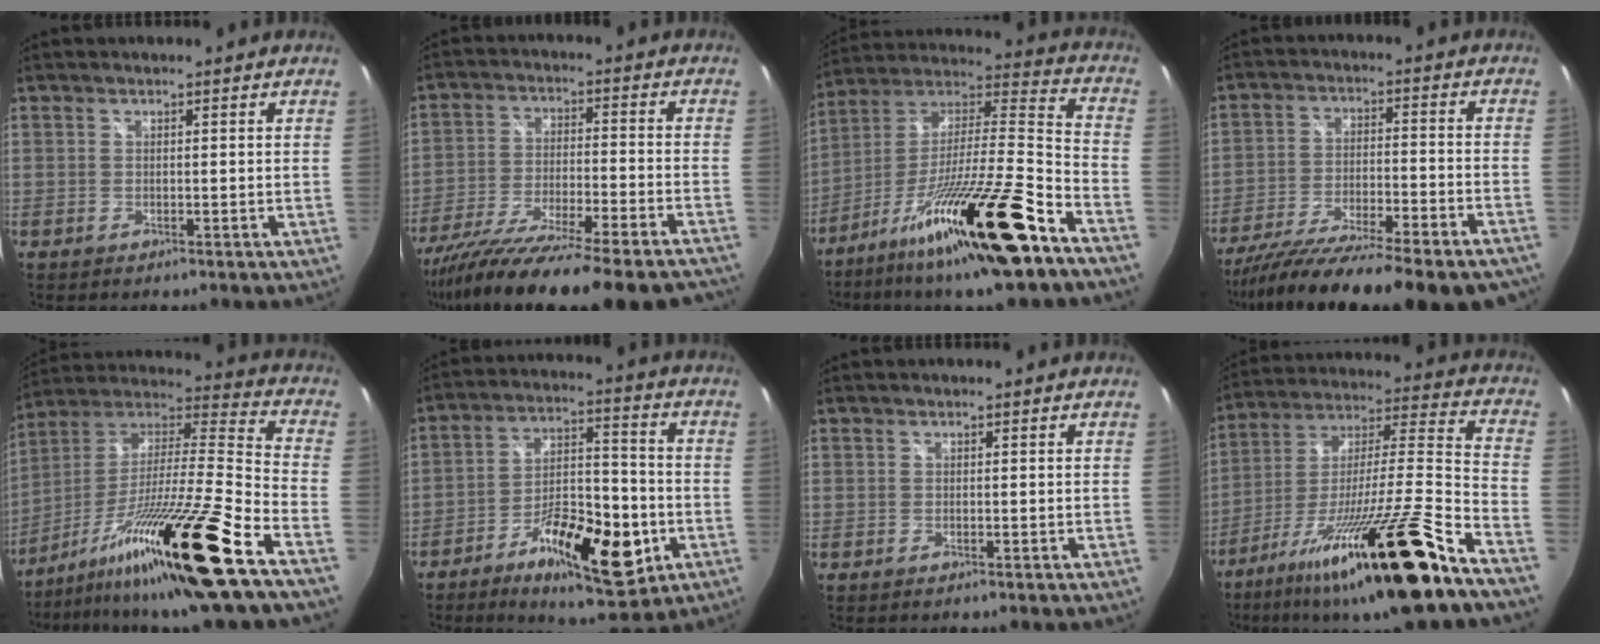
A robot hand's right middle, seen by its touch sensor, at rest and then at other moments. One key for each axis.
{"total": 27.5, "fx": -23.8, "fy": 1.9, "fz": 13.6, "tx": -0.236, "ty": -0.079, "tz": -0.359}
{"total": 25.7, "fx": -15.8, "fy": 2.1, "fz": 20.2, "tx": -0.329, "ty": -0.029, "tz": -0.267}
{"total": 26.5, "fx": -22.4, "fy": 3.5, "fz": 13.7, "tx": -0.234, "ty": -0.071, "tz": -0.332}
{"total": 25.8, "fx": -16.6, "fy": -0.8, "fz": 19.8, "tx": -0.319, "ty": -0.042, "tz": -0.285}
{"total": 16.6, "fx": -7.5, "fy": 5.8, "fz": 13.7, "tx": -0.237, "ty": 0.000, "tz": -0.113}
{"total": 0.0}
{"total": 26.1, "fx": -17.7, "fy": 0.2, "fz": 19.2, "tx": -0.313, "ty": -0.040, "tz": -0.295}